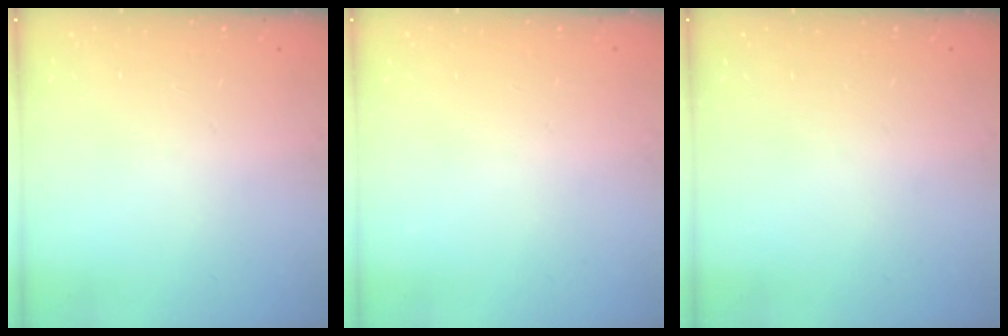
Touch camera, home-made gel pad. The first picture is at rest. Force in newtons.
{"total": 0.0}
{"total": 0.0}